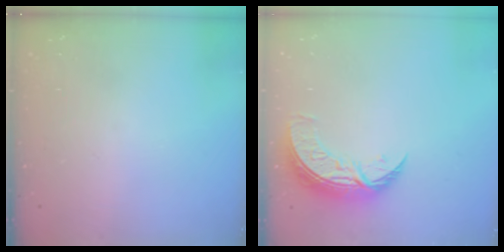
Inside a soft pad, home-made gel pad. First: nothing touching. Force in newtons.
{"total": 9.1, "press": 9.0, "slide": 0.8}